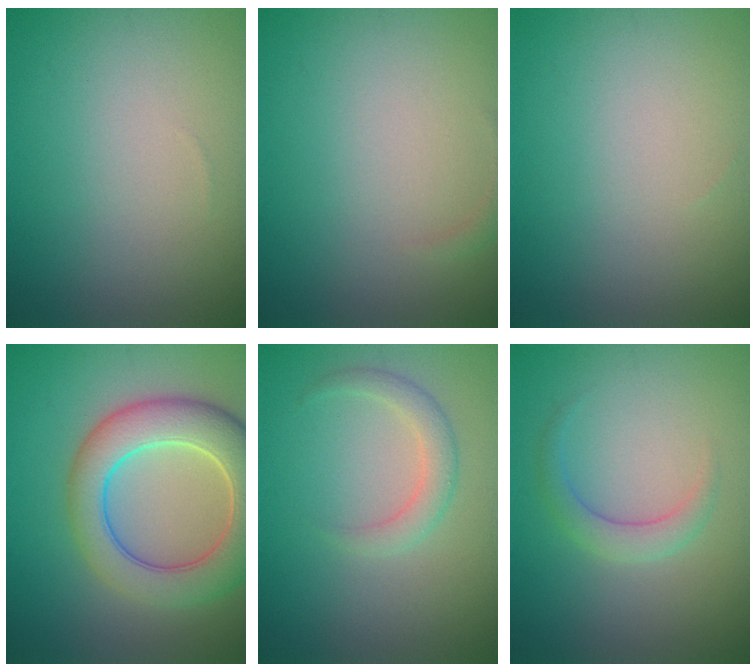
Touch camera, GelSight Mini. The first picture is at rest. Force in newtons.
{"total": 0.7, "press": 0.7, "slide": 0.1}
{"total": 0.0}
{"total": 8.0, "press": 7.9, "slide": 0.6}
{"total": 2.1, "press": 2.0, "slide": 0.2}
{"total": 1.9, "press": 1.9, "slide": 0.1}